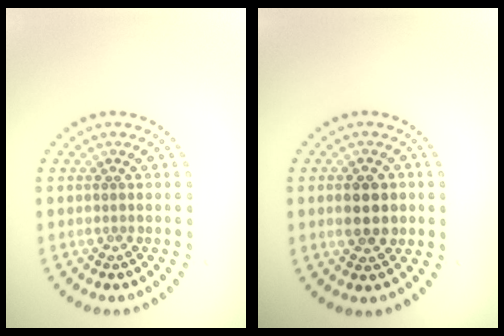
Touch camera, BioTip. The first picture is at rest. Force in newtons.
{"total": 3.0, "press": 3.0, "slide": 0.2}